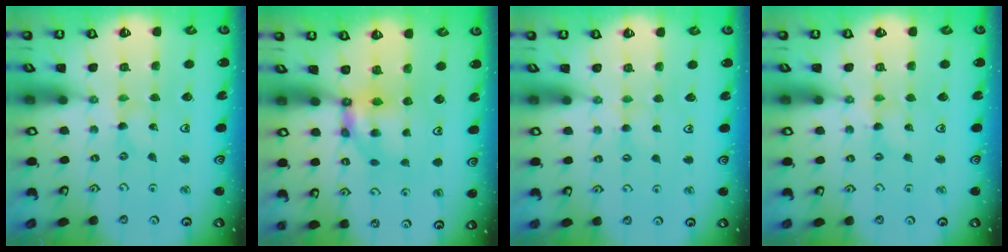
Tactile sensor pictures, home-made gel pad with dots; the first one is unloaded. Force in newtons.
{"total": 6.2, "press": 6.2, "slide": 0.5}
{"total": 2.1, "press": 2.0, "slide": 0.4}
{"total": 1.1, "press": 1.1, "slide": 0.2}